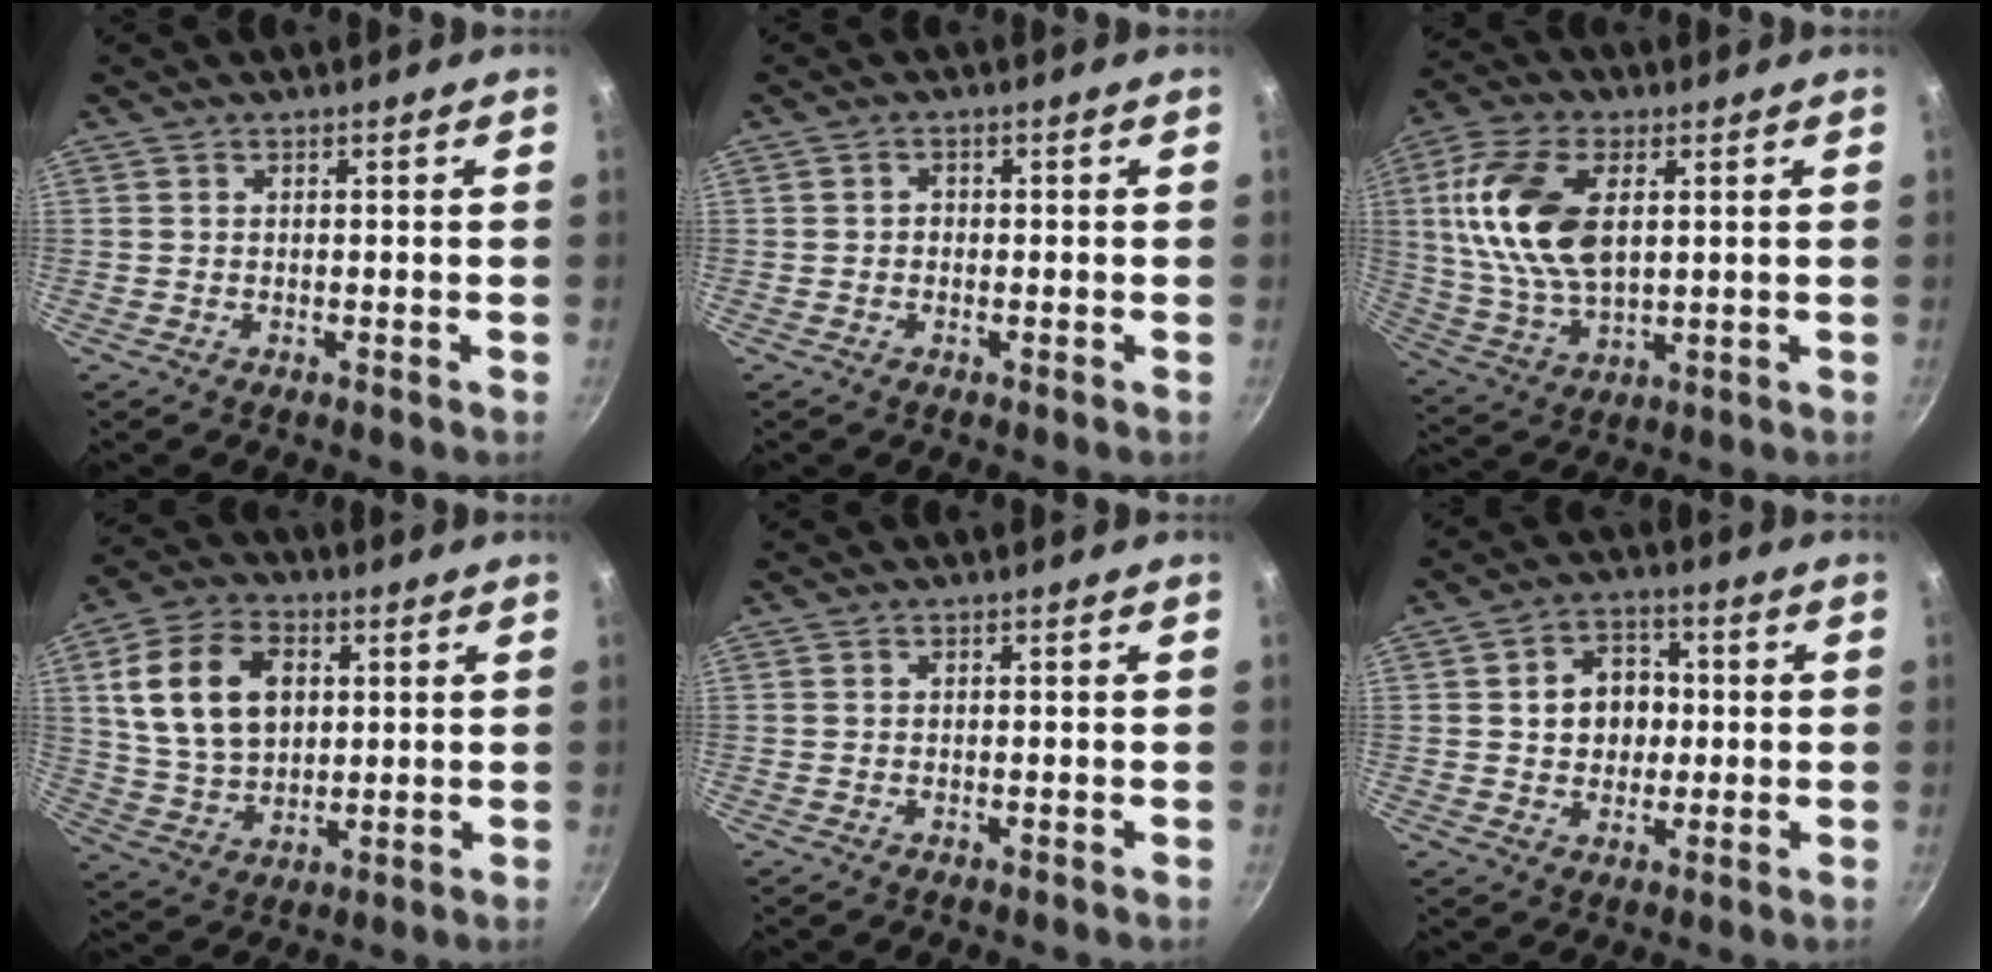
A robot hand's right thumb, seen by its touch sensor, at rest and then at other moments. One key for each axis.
{"total": 1.2, "fx": -0.2, "fy": 1.0, "fz": 0.5, "tx": -0.008, "ty": 0.005, "tz": -0.006}
{"total": 17.1, "fx": 3.6, "fy": 9.6, "fz": 13.7, "tx": -0.258, "ty": -0.003, "tz": 0.071}
{"total": 16.4, "fx": 3.9, "fy": 11.4, "fz": 11.1, "tx": -0.190, "ty": -0.003, "tz": 0.075}
{"total": 0.0}
{"total": 8.8, "fx": 0.8, "fy": 7.1, "fz": 5.1, "tx": -0.044, "ty": 0.010, "tz": 0.007}